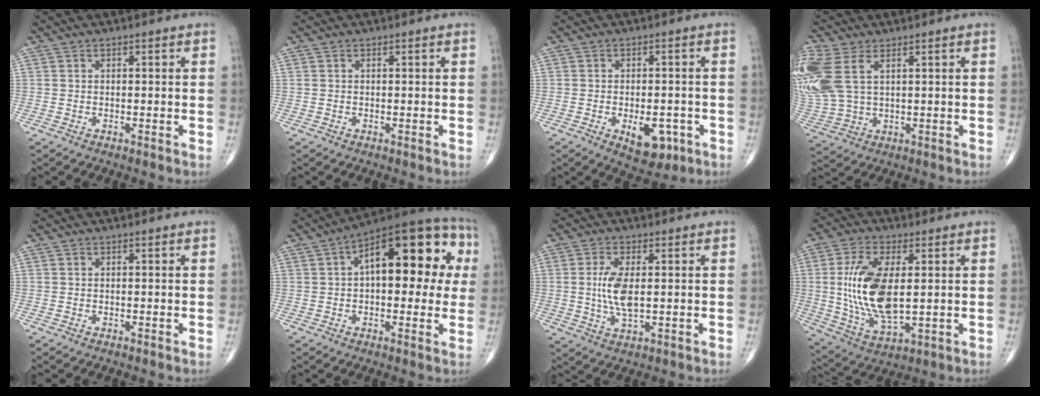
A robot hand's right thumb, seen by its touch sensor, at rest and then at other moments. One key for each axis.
{"total": 0.0}
{"total": 7.3, "fx": -2.8, "fy": 3.9, "fz": 5.5, "tx": -0.058, "ty": 0.006, "tz": -0.027}
{"total": 15.2, "fx": 5.0, "fy": 9.1, "fz": 11.1, "tx": -0.299, "ty": 0.002, "tz": 0.108}
{"total": 0.0}
{"total": 21.1, "fx": 4.1, "fy": 9.8, "fz": 18.2, "tx": -0.223, "ty": 0.036, "tz": 0.048}
{"total": 7.1, "fx": 0.5, "fy": 2.9, "fz": 6.5, "tx": -0.137, "ty": -0.010, "tz": 0.011}
{"total": 16.2, "fx": 1.4, "fy": 7.5, "fz": 14.3, "tx": -0.286, "ty": -0.016, "tz": 0.037}